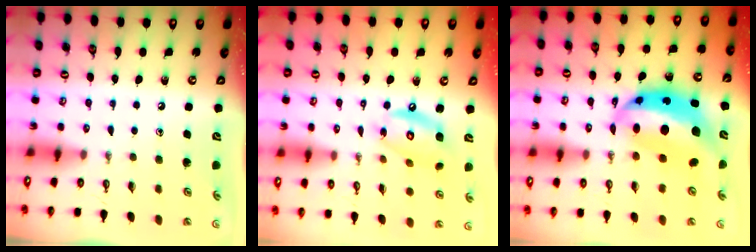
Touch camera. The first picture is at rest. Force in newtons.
{"total": 12.1, "press": 12.1, "slide": 1.0}
{"total": 15.1, "press": 15.0, "slide": 1.2}